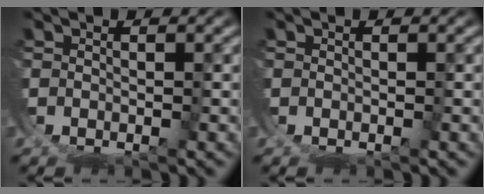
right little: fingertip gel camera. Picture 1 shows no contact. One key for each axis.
{"total": 0.0}